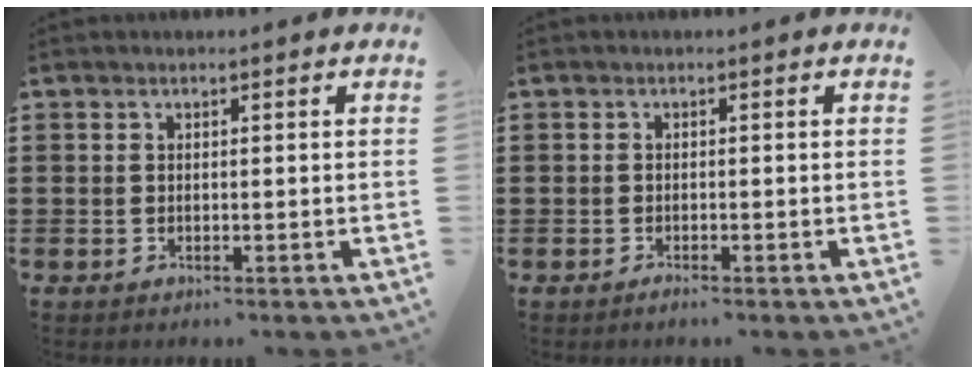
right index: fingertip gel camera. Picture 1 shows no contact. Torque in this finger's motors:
{"motor_torque": [-0.72, 0.93, -1.05, -0.21]}